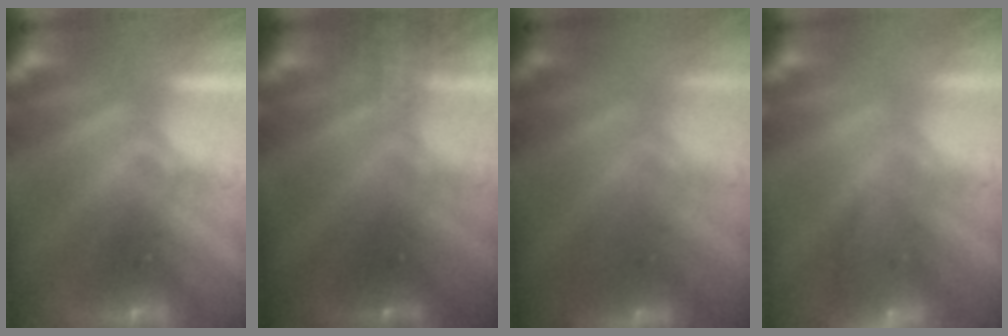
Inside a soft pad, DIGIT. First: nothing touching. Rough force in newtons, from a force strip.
{"total": 1.7}
{"total": 2.8}
{"total": 8.0}